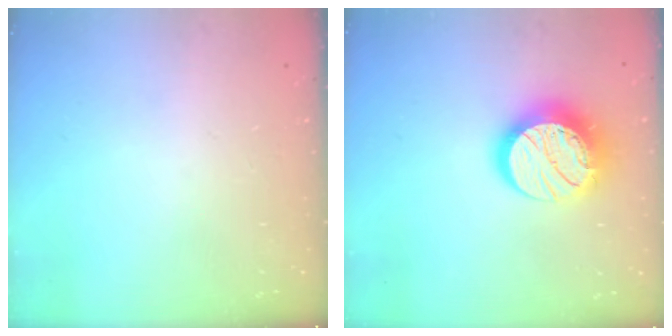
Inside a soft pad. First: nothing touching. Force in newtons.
{"total": 15.4, "press": 15.4, "slide": 1.1}